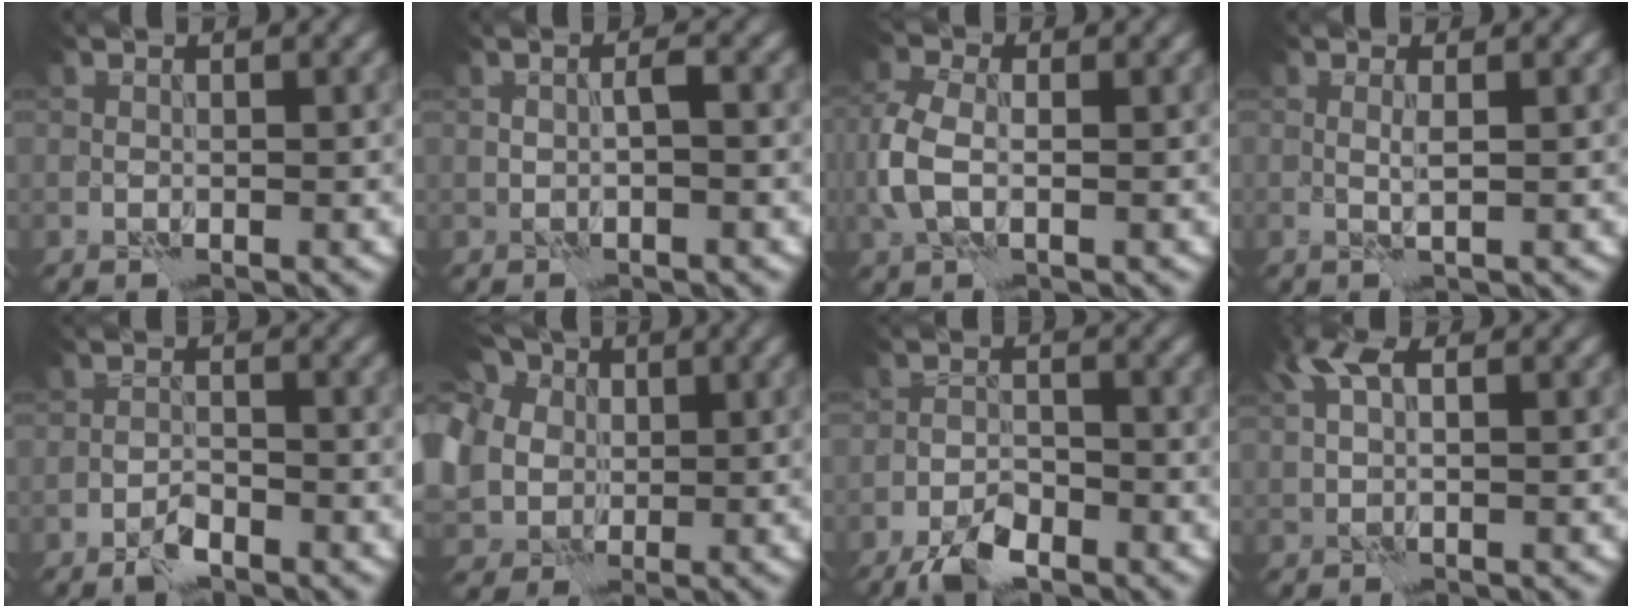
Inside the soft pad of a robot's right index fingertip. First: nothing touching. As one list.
[{"total": 1.0, "force": [-0.3, 0.0, 0.9], "torque": [-0.019, 0.007, -0.005]}, {"total": 3.6, "force": [-0.6, 2.2, 2.8], "torque": [-0.078, 0.004, -0.021]}, {"total": 1.0, "force": [0.3, 0.1, 1.0], "torque": [-0.021, 0.002, 0.002]}, {"total": 2.0, "force": [-1.6, 0.6, 1.0], "torque": [-0.020, 0.003, -0.035]}, {"total": 10.7, "force": [2.4, 8.9, 5.6], "torque": [-0.135, 0.012, 0.017]}, {"total": 4.4, "force": [-3.4, 1.7, 2.3], "torque": [-0.039, 0.000, -0.067]}, {"total": 2.6, "force": [1.1, 1.0, 2.1], "torque": [-0.048, 0.010, 0.019]}]